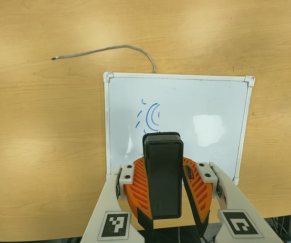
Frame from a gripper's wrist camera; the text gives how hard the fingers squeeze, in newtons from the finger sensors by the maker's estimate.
{"total": 9.2, "left": 9.1, "right": 9.4}